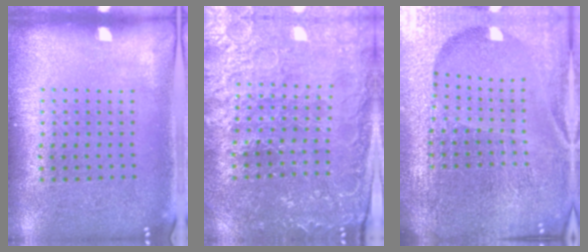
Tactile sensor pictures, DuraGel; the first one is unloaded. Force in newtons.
{"total": 3.2, "press": 3.1, "slide": 0.5}
{"total": 6.8, "press": 5.9, "slide": 3.4}